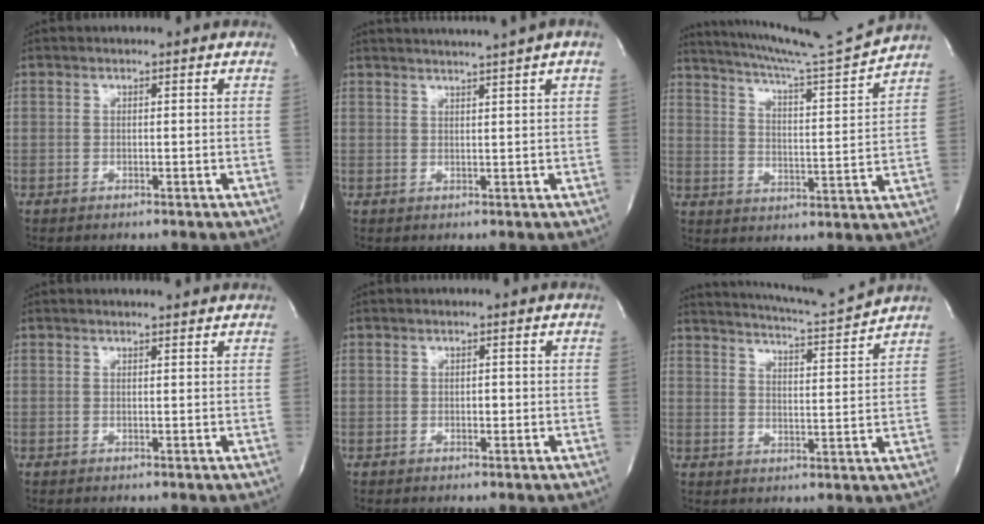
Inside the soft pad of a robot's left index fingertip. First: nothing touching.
{"total": 6.4, "force": [5.3, -1.5, 3.2], "torque": [-0.044, 0.011, 0.064]}
{"total": 14.5, "force": [13.5, -2.9, 4.3], "torque": [-0.079, -0.050, 0.204]}
{"total": 2.4, "force": [2.3, -0.2, 0.4], "torque": [-0.010, 0.002, 0.026]}
{"total": 0.7, "force": [-0.1, 0.4, 0.5], "torque": [-0.007, 0.002, -0.002]}
{"total": 10.7, "force": [10.3, -1.8, 2.6], "torque": [-0.055, -0.033, 0.151]}